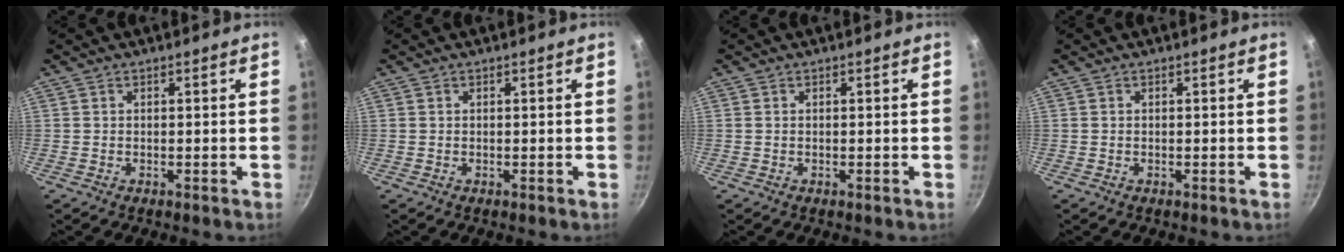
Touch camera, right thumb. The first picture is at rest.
{"total": 0.0}
{"total": 0.0}
{"total": 0.0}